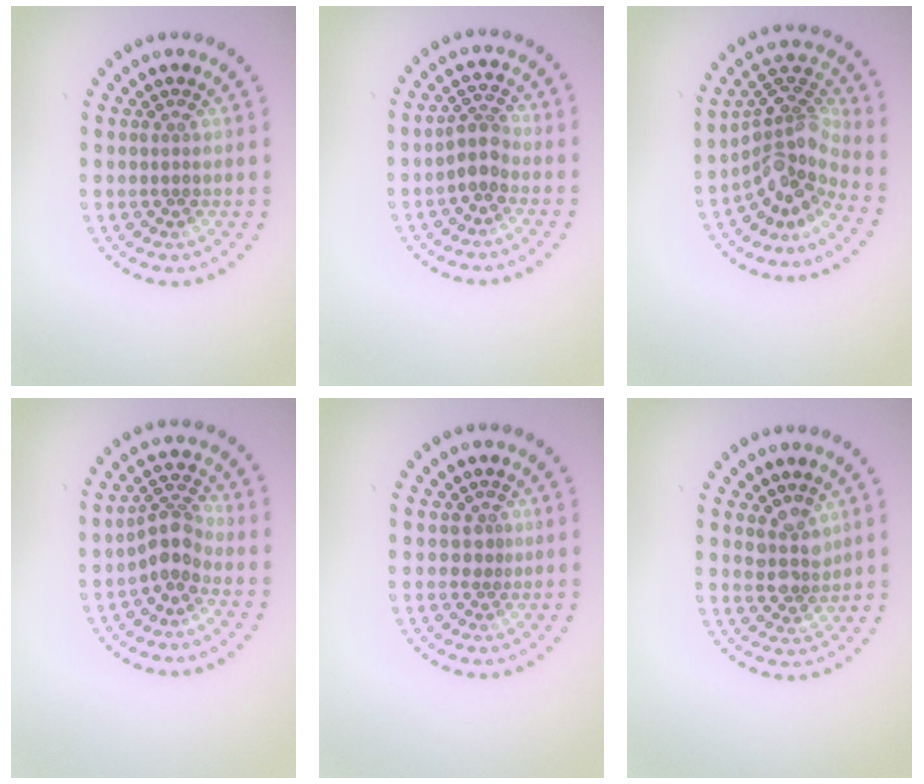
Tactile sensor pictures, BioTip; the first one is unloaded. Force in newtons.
{"total": 2.2, "press": 1.7, "slide": 1.3}
{"total": 4.7, "press": 3.0, "slide": 3.6}
{"total": 3.0, "press": 2.3, "slide": 1.9}
{"total": 0.8, "press": 0.5, "slide": 0.7}
{"total": 2.5, "press": 2.1, "slide": 1.3}